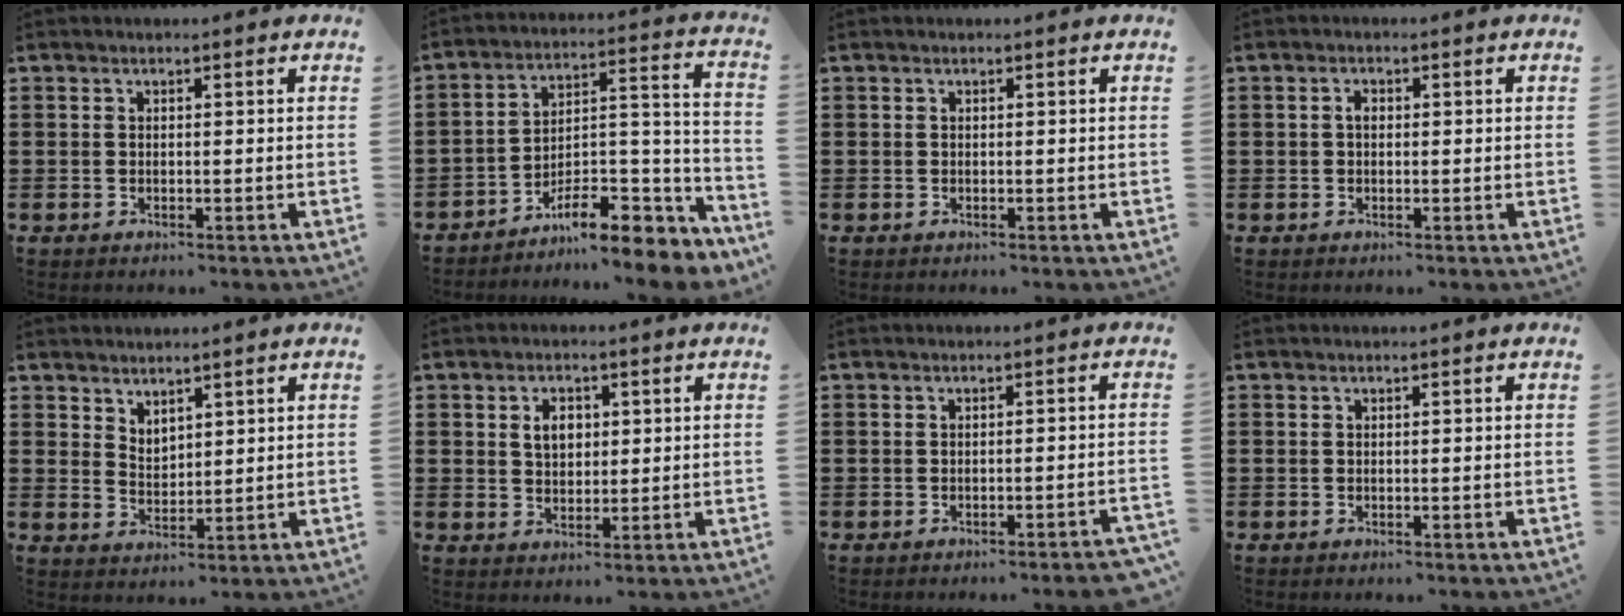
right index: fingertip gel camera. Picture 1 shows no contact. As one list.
[{"total": 9.6, "force": [-8.0, 2.7, 4.6], "torque": [-0.059, 0.023, -0.148]}, {"total": 0.0}, {"total": 1.3, "force": [0.0, 0.8, 1.0], "torque": [-0.021, 0.005, -0.001]}, {"total": 2.8, "force": [2.6, 0.8, -0.1], "torque": [-0.004, -0.003, 0.051]}, {"total": 3.4, "force": [0.9, 2.4, 2.3], "torque": [-0.052, 0.011, 0.014]}, {"total": 1.6, "force": [-1.4, -0.3, 0.8], "torque": [-0.013, -0.002, -0.026]}, {"total": 0.0}]